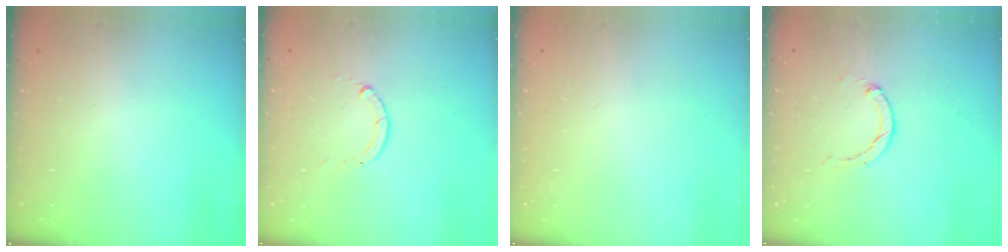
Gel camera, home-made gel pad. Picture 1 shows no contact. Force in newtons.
{"total": 0.0}
{"total": 2.5, "press": 2.5, "slide": 0.2}
{"total": 0.8, "press": 0.8, "slide": 0.2}